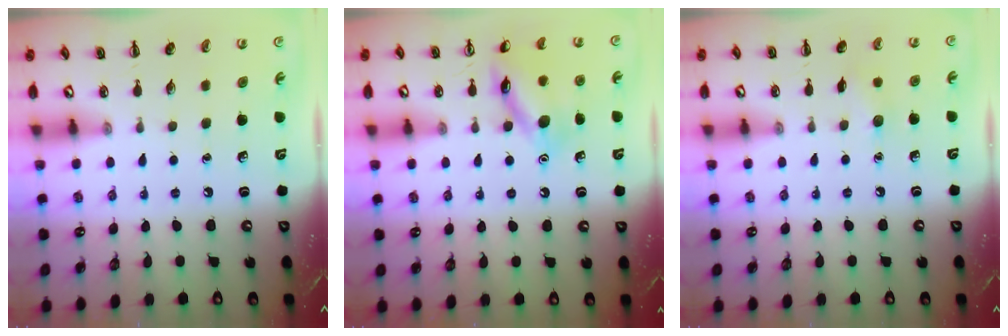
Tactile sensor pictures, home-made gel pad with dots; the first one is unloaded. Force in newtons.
{"total": 12.0, "press": 11.9, "slide": 0.9}
{"total": 5.8, "press": 5.7, "slide": 1.1}